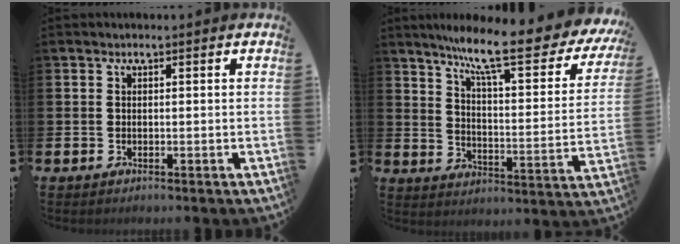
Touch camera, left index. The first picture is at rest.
{"total": 11.6, "force": [8.8, 2.0, 7.3], "torque": [-0.144, -0.060, 0.136]}